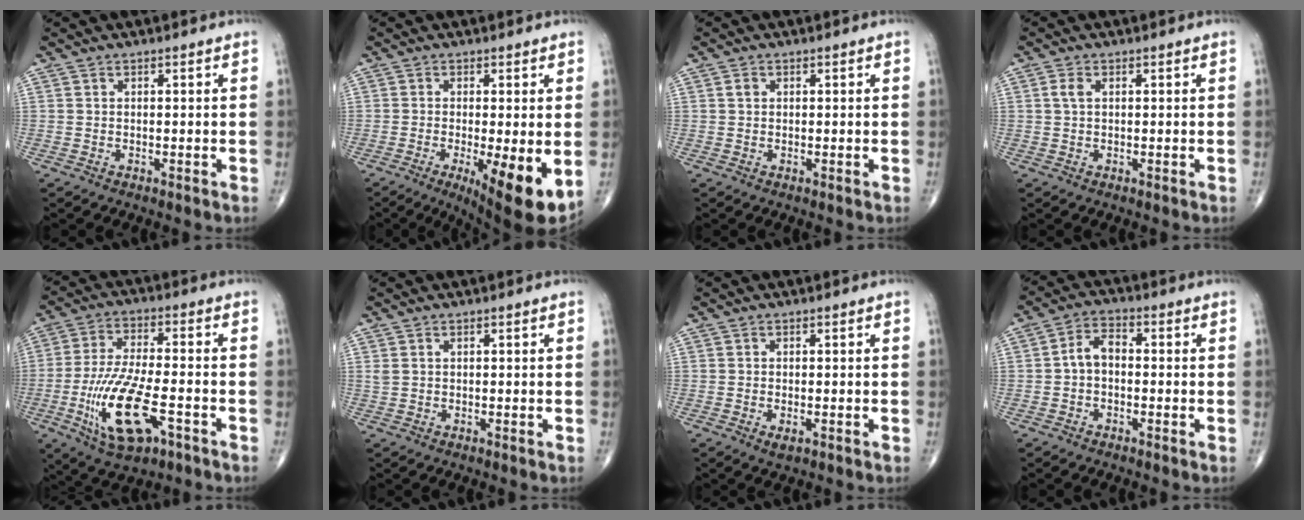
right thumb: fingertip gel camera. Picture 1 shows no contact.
{"total": 11.4, "force": [-3.1, 2.8, 10.7], "torque": [-0.159, -0.025, -0.041]}
{"total": 0.9, "force": [0.2, 0.8, 0.5], "torque": [-0.006, 0.001, 0.003]}
{"total": 1.7, "force": [0.4, 1.0, 1.4], "torque": [-0.033, 0.006, 0.008]}
{"total": 15.6, "force": [-5.5, 5.9, 13.3], "torque": [-0.269, 0.013, -0.091]}
{"total": 0.9, "force": [0.5, 0.5, 0.7], "torque": [-0.017, 0.010, 0.015]}
{"total": 1.5, "force": [-0.6, 0.6, 1.2], "torque": [-0.020, -0.003, -0.008]}
{"total": 4.7, "force": [-0.5, 3.0, 3.6], "torque": [-0.057, 0.021, -0.020]}